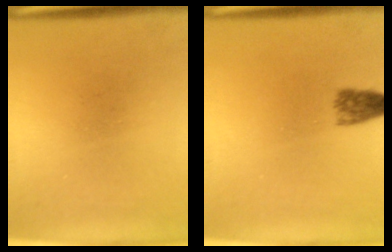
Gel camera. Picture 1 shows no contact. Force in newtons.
{"total": 2.7}